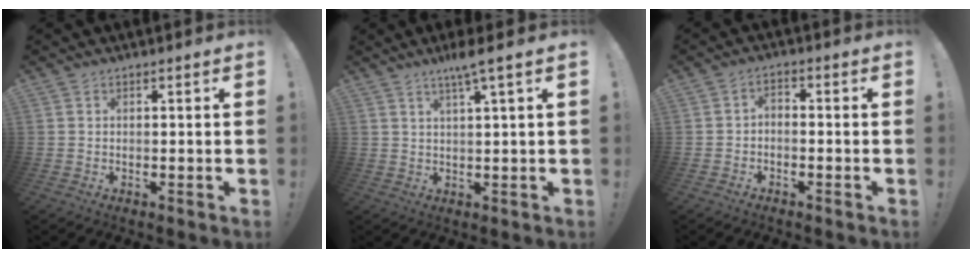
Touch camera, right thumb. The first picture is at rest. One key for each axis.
{"total": 5.4, "fx": 3.4, "fy": -0.7, "fz": 4.2, "tx": -0.071, "ty": -0.016, "tz": 0.052}
{"total": 2.4, "fx": -1.9, "fy": 0.9, "fz": 1.1, "tx": -0.023, "ty": 0.005, "tz": -0.038}